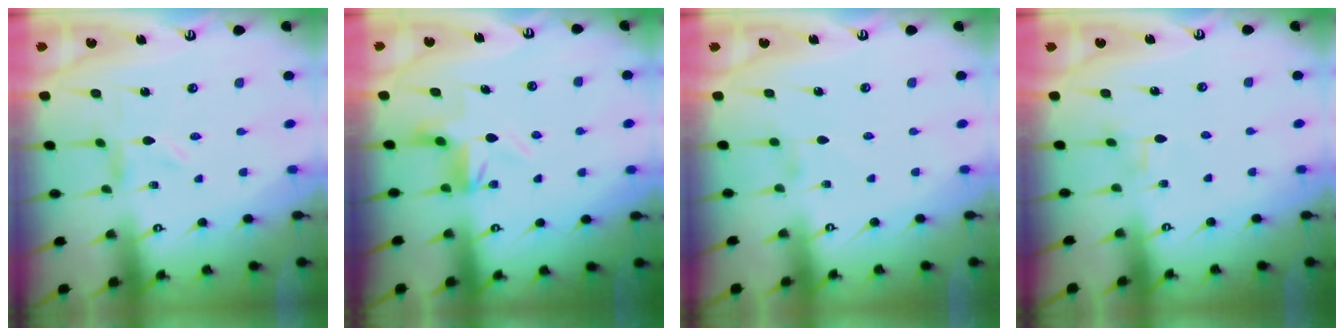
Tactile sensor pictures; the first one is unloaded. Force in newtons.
{"total": 5.3, "press": 5.3, "slide": 0.3}
{"total": 0.7, "press": 0.6, "slide": 0.3}
{"total": 1.9, "press": 1.9, "slide": 0.2}